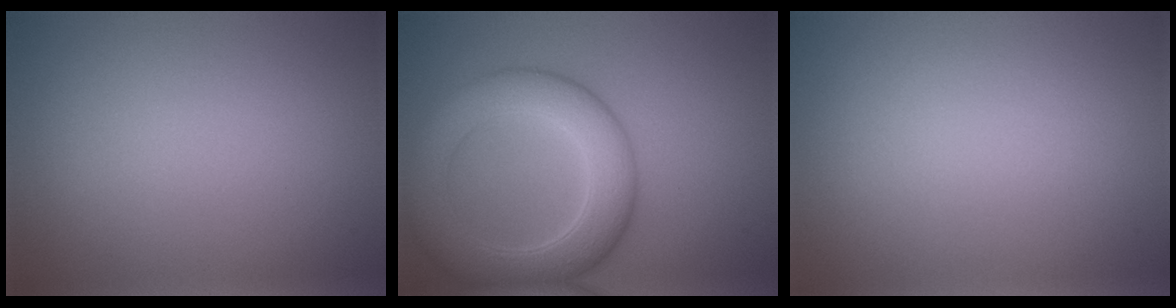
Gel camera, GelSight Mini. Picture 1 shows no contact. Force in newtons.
{"total": 7.1, "press": 7.1, "slide": 0.1}
{"total": 0.0}